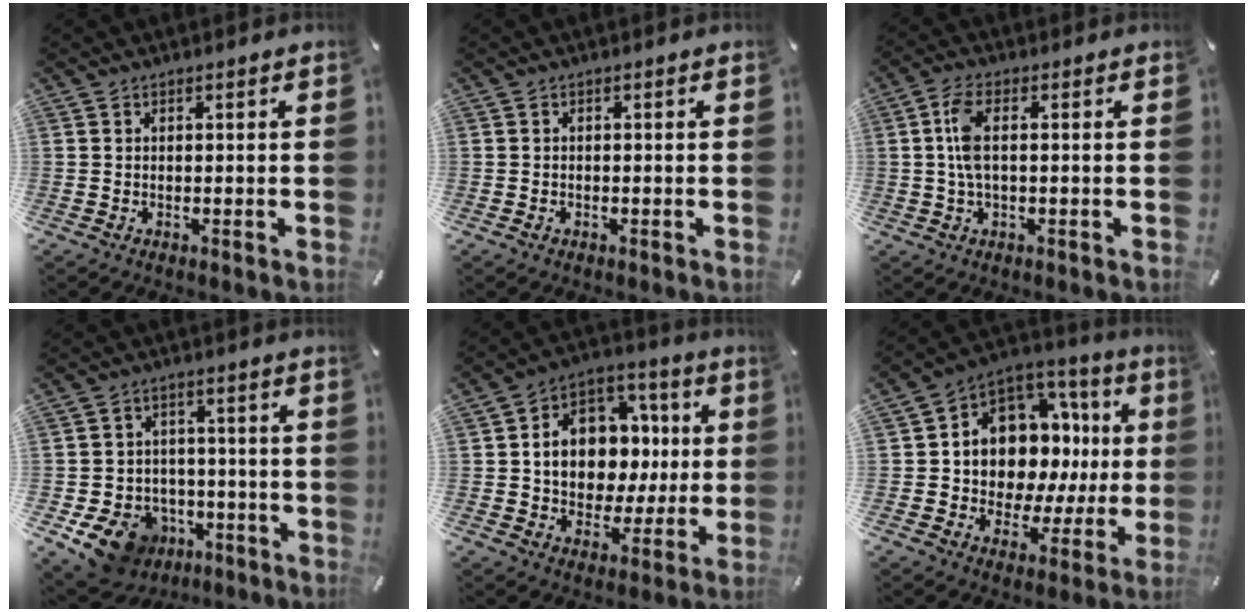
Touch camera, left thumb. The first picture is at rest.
{"total": 0.6, "force": [-0.3, 0.5, 0.3], "torque": [-0.005, 0.001, -0.007]}
{"total": 6.1, "force": [0.3, 2.5, 5.6], "torque": [-0.126, 0.001, -0.001]}
{"total": 11.8, "force": [-6.1, 9.2, 4.3], "torque": [-0.074, 0.040, -0.101]}
{"total": 13.6, "force": [0.4, 11.6, 7.2], "torque": [-0.126, -0.005, 0.017]}
{"total": 12.4, "force": [3.5, 10.2, 6.1], "torque": [-0.095, -0.059, 0.073]}